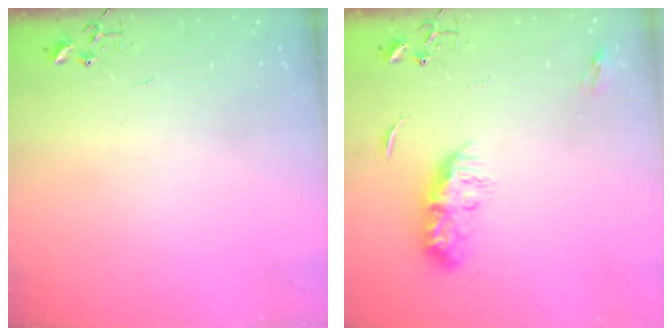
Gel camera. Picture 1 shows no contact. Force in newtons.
{"total": 8.3, "press": 8.3, "slide": 0.4}